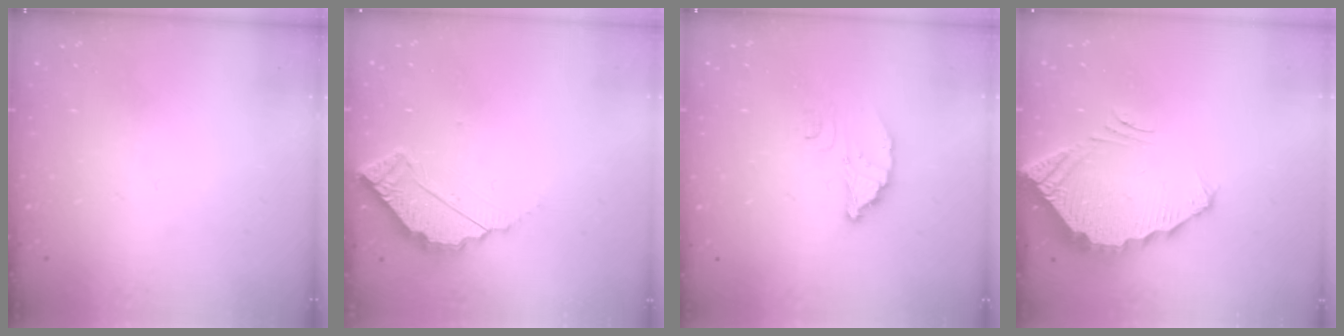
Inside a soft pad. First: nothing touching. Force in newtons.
{"total": 4.7, "press": 4.7, "slide": 0.4}
{"total": 3.7, "press": 3.7, "slide": 0.3}
{"total": 4.0, "press": 4.0, "slide": 0.2}